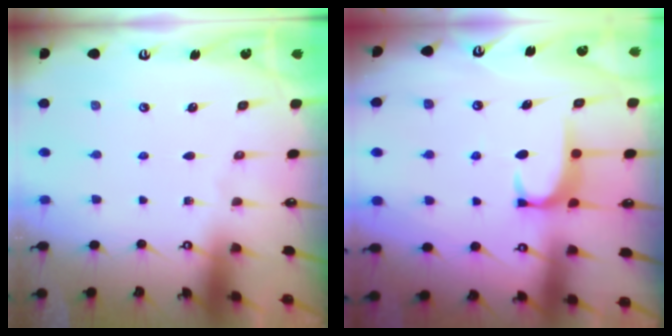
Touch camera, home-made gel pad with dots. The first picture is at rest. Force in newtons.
{"total": 1.9, "press": 1.9, "slide": 0.5}